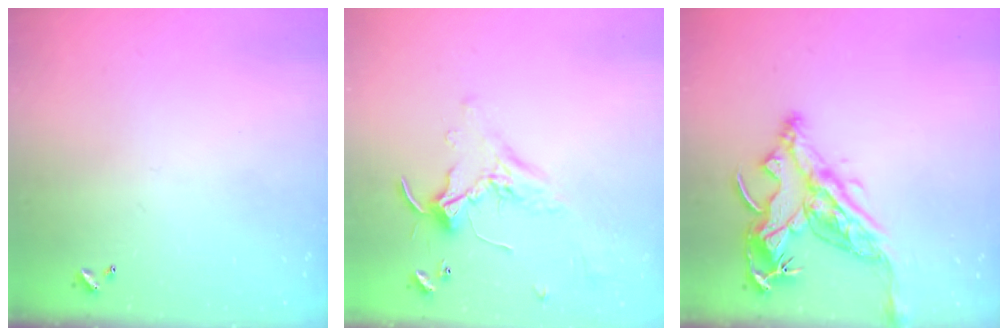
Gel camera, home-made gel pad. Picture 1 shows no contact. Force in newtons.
{"total": 1.7, "press": 1.6, "slide": 0.2}
{"total": 16.2, "press": 16.1, "slide": 2.1}